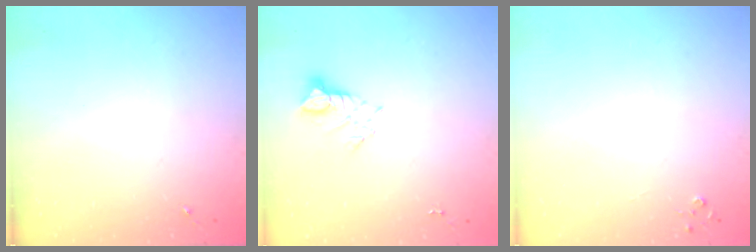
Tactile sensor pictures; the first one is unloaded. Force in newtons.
{"total": 3.5, "press": 3.5, "slide": 0.3}
{"total": 2.8, "press": 2.8, "slide": 0.3}